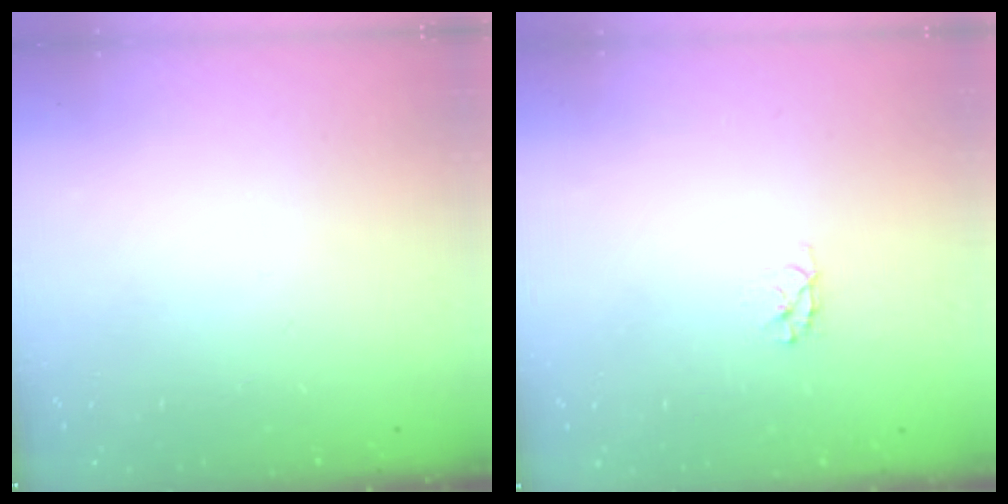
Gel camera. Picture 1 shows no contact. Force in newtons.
{"total": 2.9, "press": 2.9, "slide": 0.3}